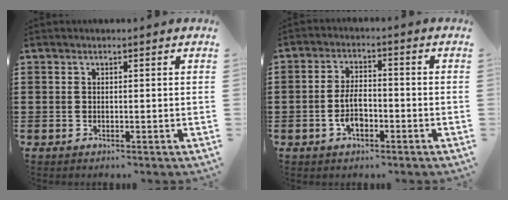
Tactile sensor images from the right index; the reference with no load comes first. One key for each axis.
{"total": 5.0, "fx": -1.6, "fy": 2.2, "fz": 4.2, "tx": -0.096, "ty": -0.003, "tz": -0.034}